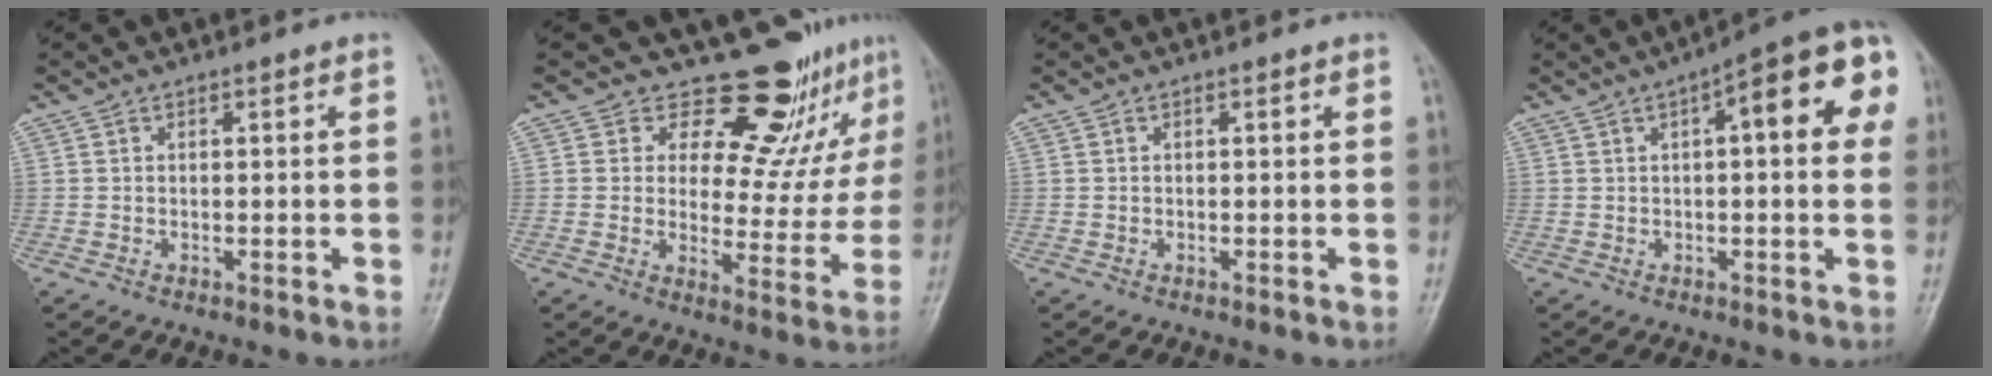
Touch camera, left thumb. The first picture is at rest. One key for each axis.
{"total": 14.0, "fx": 11.7, "fy": 6.0, "fz": 4.8, "tx": -0.009, "ty": -0.096, "tz": 0.145}
{"total": 0.0}
{"total": 13.6, "fx": 3.7, "fy": 4.4, "fz": 12.3, "tx": -0.132, "ty": 0.023, "tz": 0.034}